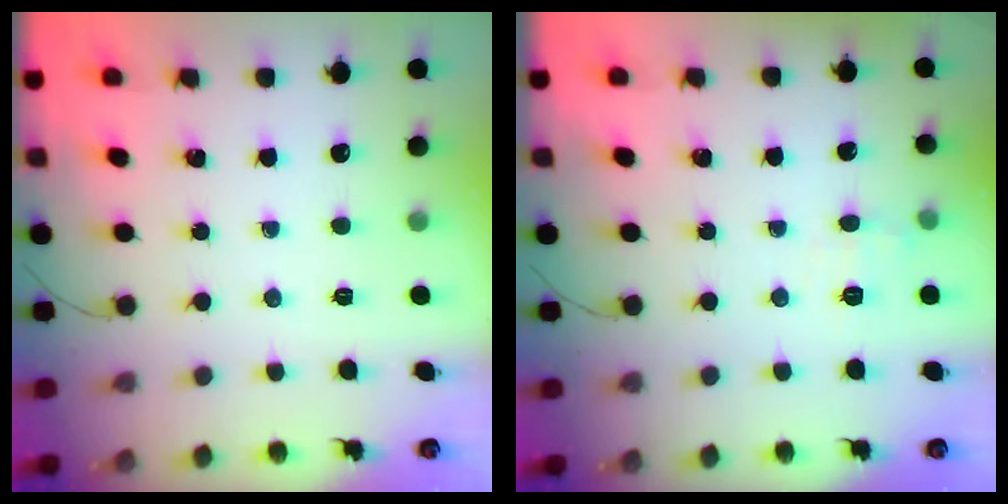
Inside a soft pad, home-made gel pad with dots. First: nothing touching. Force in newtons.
{"total": 6.9, "press": 6.7, "slide": 1.6}